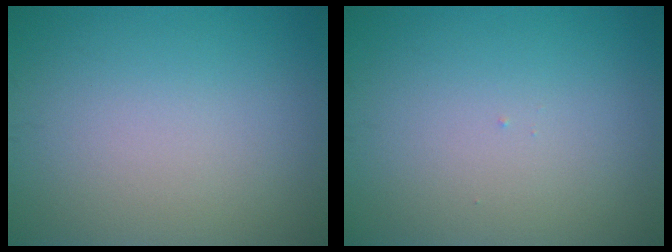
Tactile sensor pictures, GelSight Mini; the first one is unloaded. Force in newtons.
{"total": 0.0}